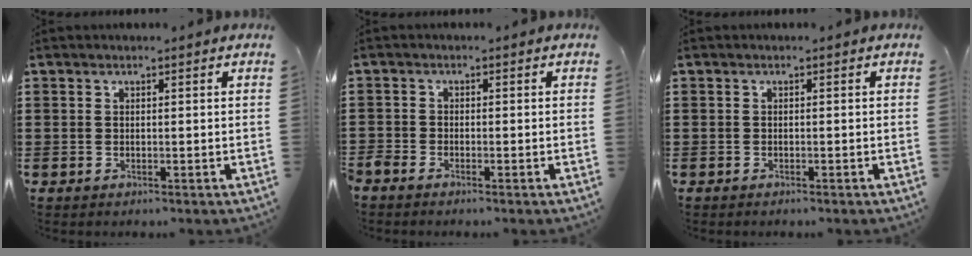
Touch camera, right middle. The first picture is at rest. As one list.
[{"total": 1.2, "force": [-1.1, 0.3, 0.3], "torque": [-0.016, -0.002, -0.024]}, {"total": 0.0}]